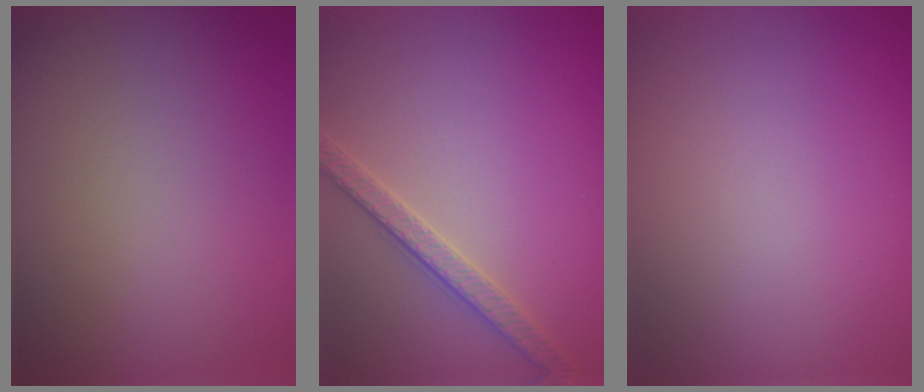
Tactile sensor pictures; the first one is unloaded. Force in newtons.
{"total": 2.6, "press": 2.6, "slide": 0.5}
{"total": 0.0}